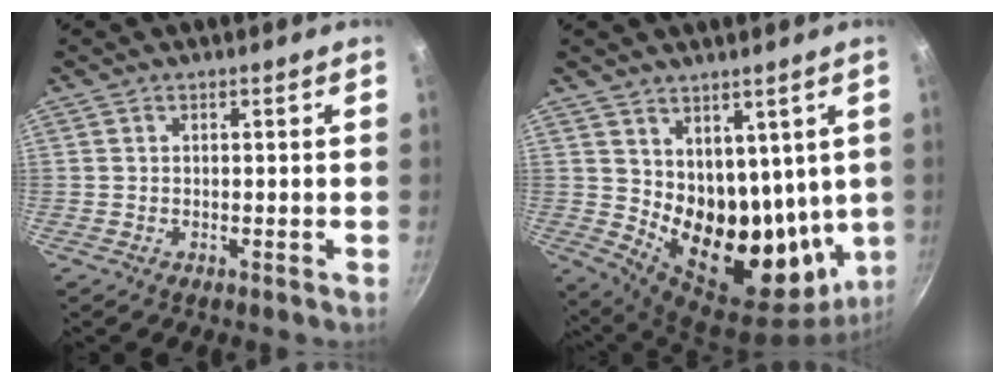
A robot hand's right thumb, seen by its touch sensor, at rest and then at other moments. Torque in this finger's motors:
{"motor_torque": [-1.08, 2.19, 1.62, 1.14, 0.15]}